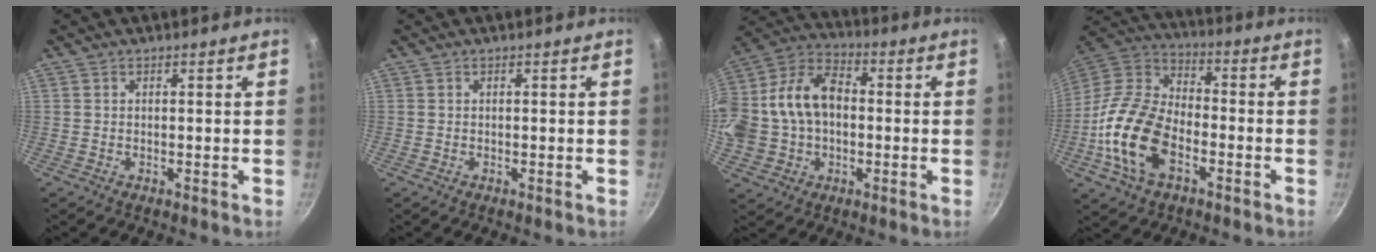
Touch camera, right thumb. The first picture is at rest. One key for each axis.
{"total": 0.0}
{"total": 19.7, "fx": 0.2, "fy": 14.3, "fz": 13.6, "tx": -0.270, "ty": 0.049, "tz": -0.004}
{"total": 18.5, "fx": -6.1, "fy": 11.2, "fz": 13.4, "tx": -0.246, "ty": 0.038, "tz": -0.132}